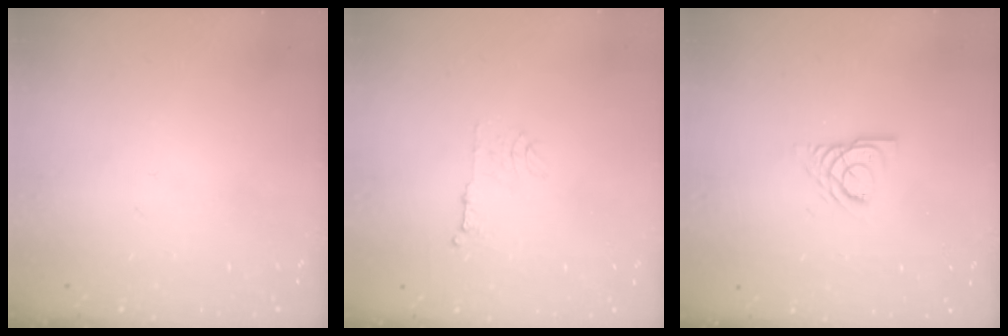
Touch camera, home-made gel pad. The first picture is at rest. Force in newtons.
{"total": 5.8, "press": 5.8, "slide": 0.5}
{"total": 4.5, "press": 4.4, "slide": 0.4}